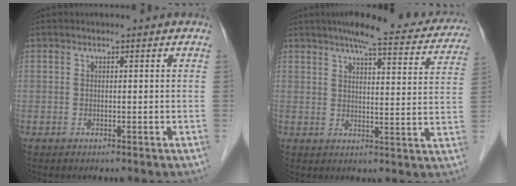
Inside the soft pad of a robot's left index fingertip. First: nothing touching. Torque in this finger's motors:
{"motor_torque": [0.28, -0.46, 0.05, 0.02]}